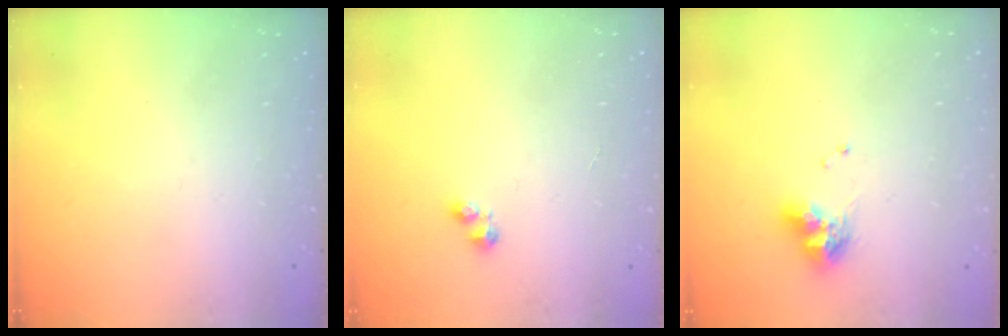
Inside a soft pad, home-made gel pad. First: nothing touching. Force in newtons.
{"total": 2.7, "press": 2.7, "slide": 0.4}
{"total": 8.3, "press": 8.3, "slide": 0.8}